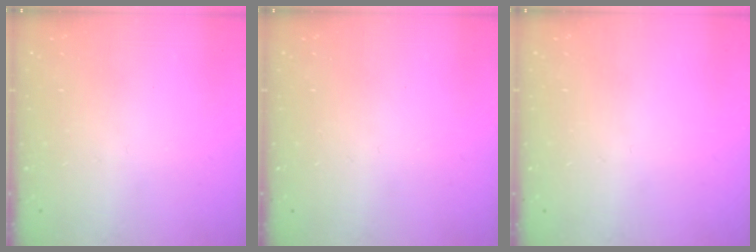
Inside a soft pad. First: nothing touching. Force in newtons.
{"total": 0.0}
{"total": 0.0}